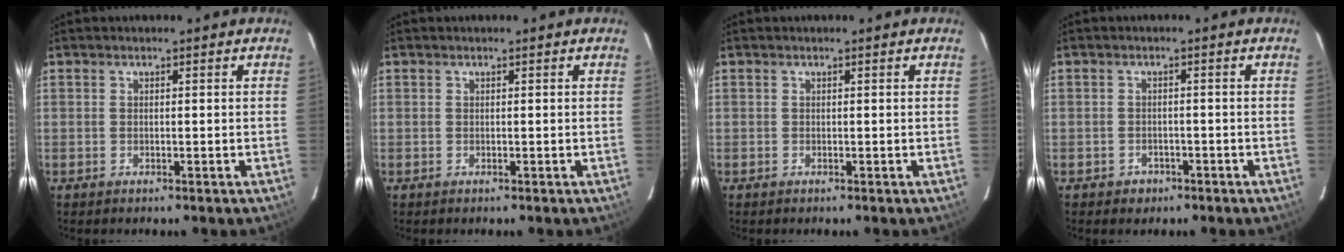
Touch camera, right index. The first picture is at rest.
{"total": 0.0}
{"total": 0.0}
{"total": 2.9, "force": [-1.7, 2.3, 0.5], "torque": [-0.017, 0.006, -0.021]}